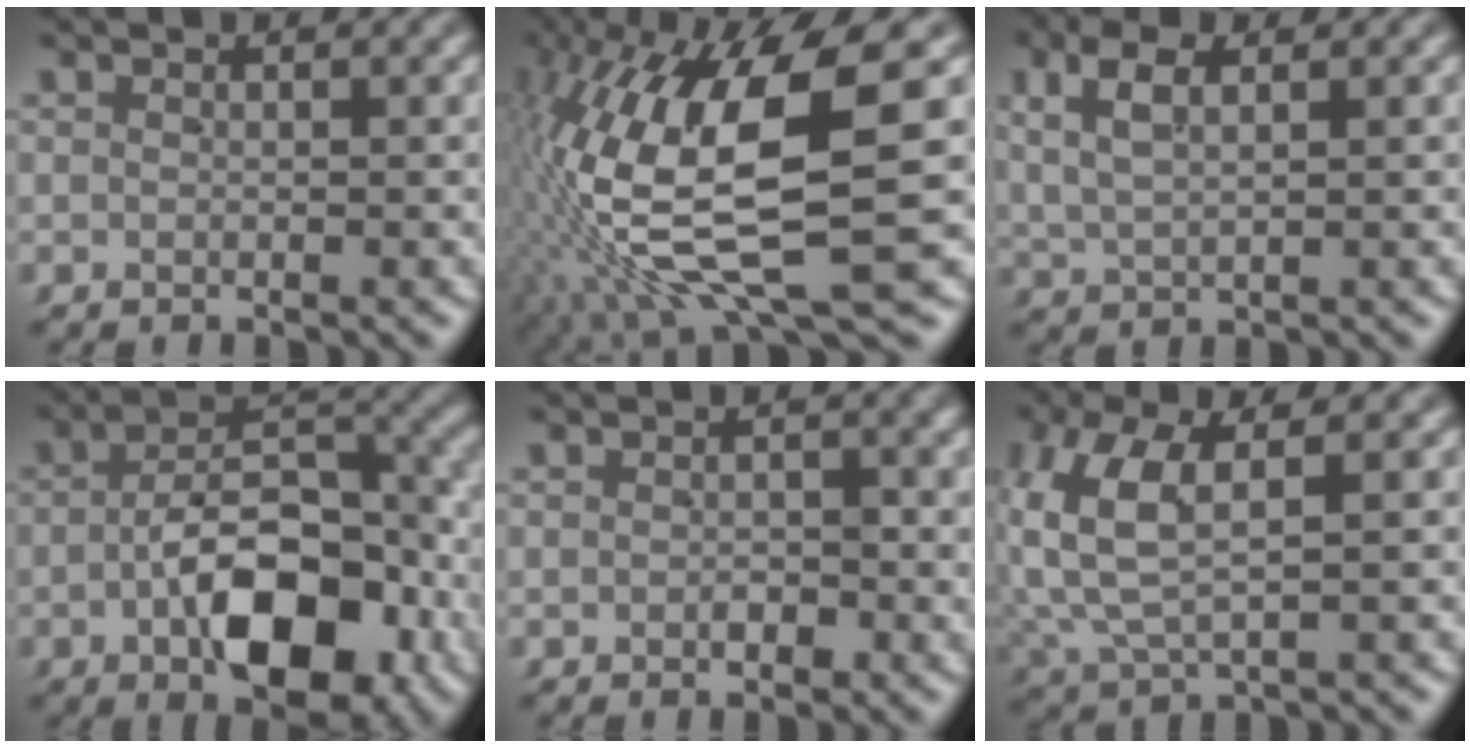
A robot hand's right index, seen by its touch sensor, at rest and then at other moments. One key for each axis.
{"total": 16.4, "fx": 0.1, "fy": 8.4, "fz": 14.1, "tx": -0.297, "ty": -0.035, "tz": 0.024}
{"total": 3.7, "fx": 1.7, "fy": 2.0, "fz": 2.7, "tx": -0.061, "ty": 0.006, "tz": 0.032}
{"total": 10.2, "fx": -3.1, "fy": 5.2, "fz": 8.2, "tx": -0.116, "ty": -0.004, "tz": -0.048}
{"total": 1.3, "fx": -0.4, "fy": 0.8, "fz": 0.9, "tx": -0.009, "ty": 0.001, "tz": -0.008}
{"total": 7.3, "fx": 1.5, "fy": 4.6, "fz": 5.5, "tx": -0.142, "ty": -0.003, "tz": 0.033}